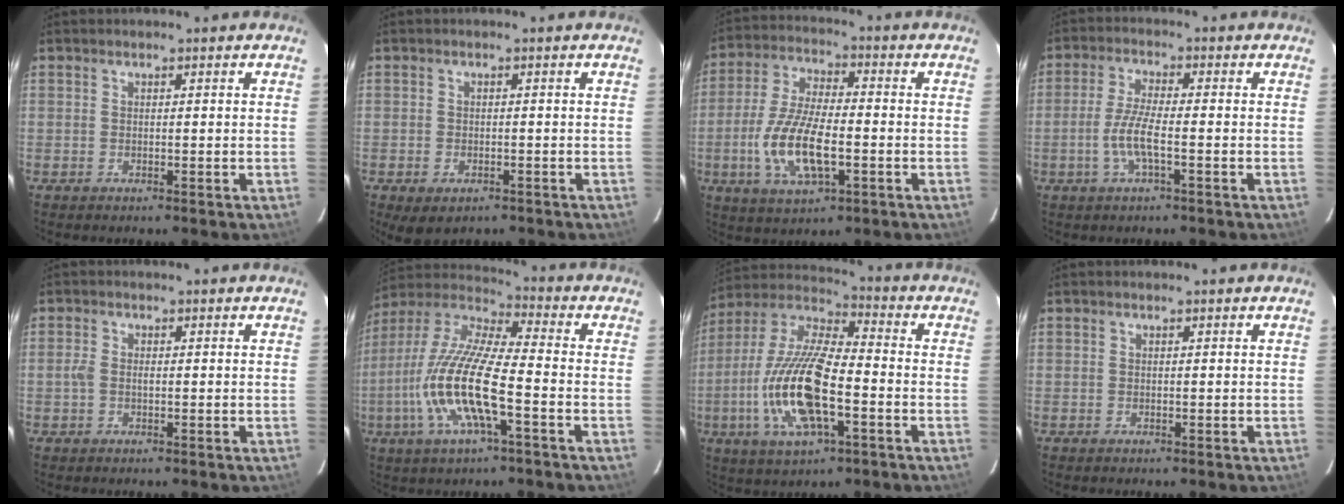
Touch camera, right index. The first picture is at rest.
{"total": 4.3, "force": [-2.3, 2.7, 2.5], "torque": [-0.051, -0.016, -0.031]}
{"total": 13.8, "force": [-3.7, 5.3, 12.1], "torque": [-0.254, -0.006, -0.068]}
{"total": 6.1, "force": [-2.0, 0.8, 5.7], "torque": [-0.121, -0.002, -0.042]}
{"total": 2.0, "force": [-0.4, 1.1, 1.6], "torque": [-0.036, 0.001, -0.009]}
{"total": 17.3, "force": [-5.3, 3.7, 16.1], "torque": [-0.328, -0.011, -0.110]}
{"total": 18.9, "force": [-5.3, 6.5, 17.0], "torque": [-0.351, -0.010, -0.105]}
{"total": 0.0}